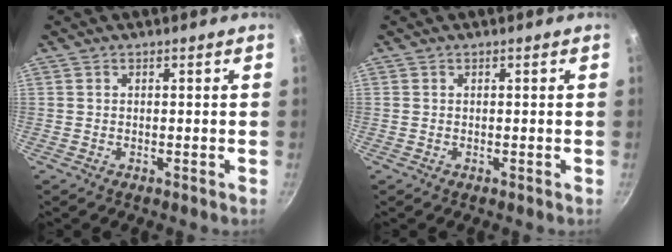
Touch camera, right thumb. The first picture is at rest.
{"total": 0.0}